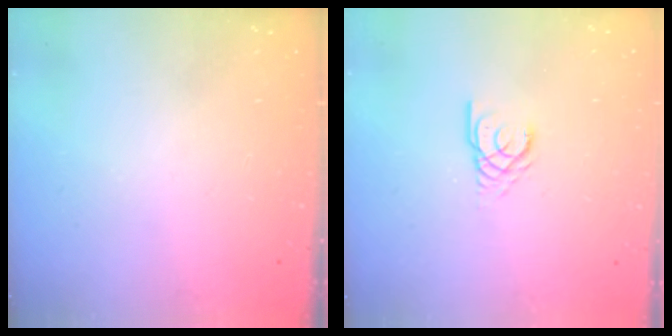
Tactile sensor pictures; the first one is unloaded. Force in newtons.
{"total": 2.9, "press": 2.9, "slide": 0.2}